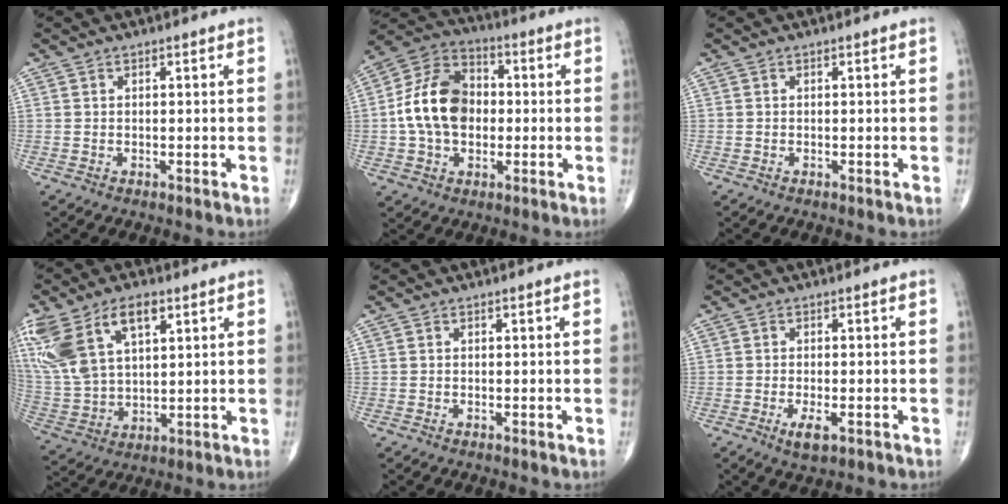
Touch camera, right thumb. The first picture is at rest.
{"total": 14.6, "force": [-0.4, 10.5, 10.1], "torque": [-0.164, 0.030, -0.014]}
{"total": 0.0}
{"total": 18.2, "force": [8.5, 9.9, 12.7], "torque": [-0.275, -0.004, 0.171]}
{"total": 0.0}
{"total": 3.4, "force": [-1.5, 1.2, 2.8], "torque": [-0.051, -0.005, -0.025]}